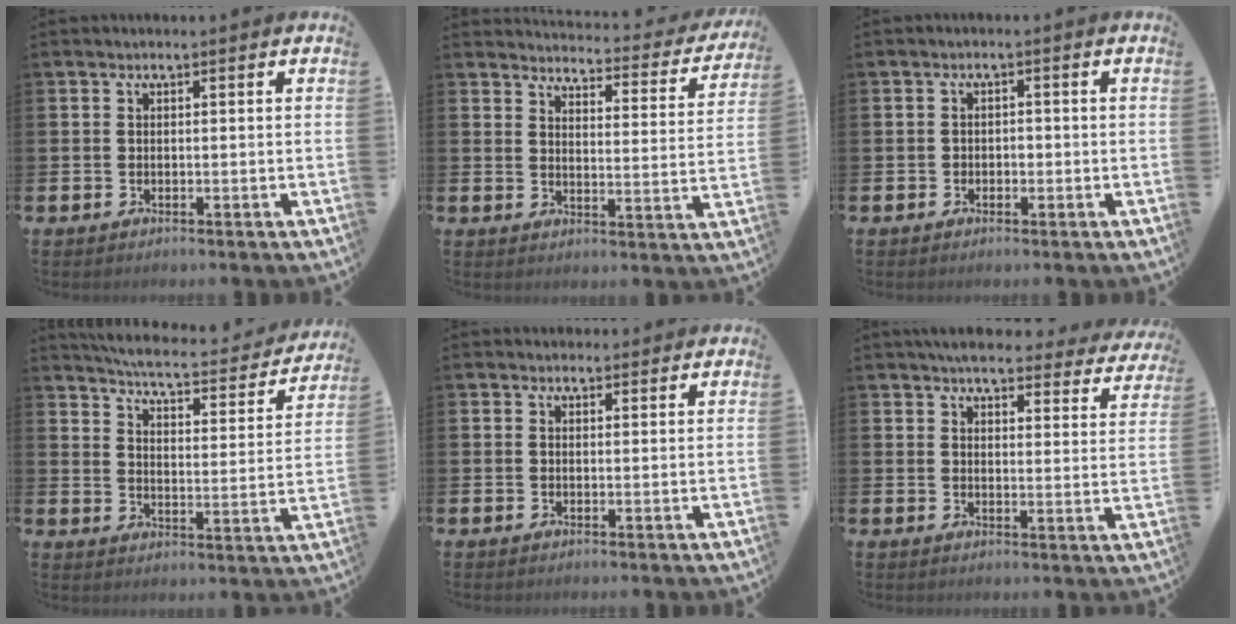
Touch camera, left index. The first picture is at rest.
{"total": 3.3, "force": [3.2, 0.6, 0.6], "torque": [-0.020, -0.034, 0.046]}
{"total": 1.1, "force": [-0.4, 0.9, 0.4], "torque": [-0.011, 0.002, -0.009]}
{"total": 5.7, "force": [5.3, 0.7, 1.9], "torque": [-0.058, -0.046, 0.084]}
{"total": 1.5, "force": [1.3, 0.6, 0.0], "torque": [0.007, 0.001, 0.024]}
{"total": 5.1, "force": [4.9, 0.9, 1.1], "torque": [-0.029, -0.032, 0.085]}